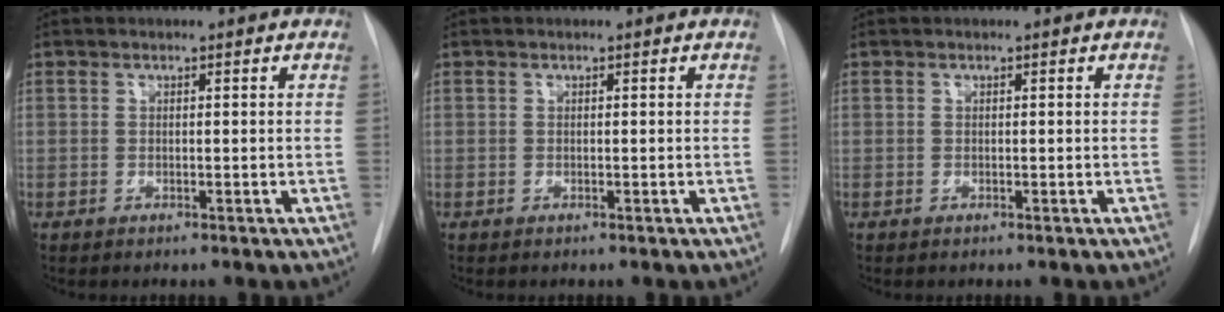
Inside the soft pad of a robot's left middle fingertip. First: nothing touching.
{"total": 0.0}
{"total": 0.0}